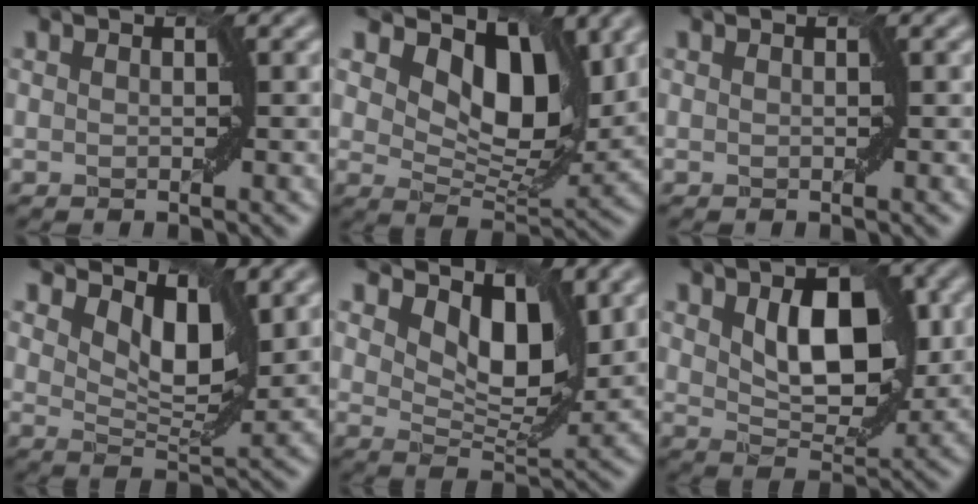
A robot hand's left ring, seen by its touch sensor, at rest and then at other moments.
{"total": 9.5, "force": [4.5, 5.1, 6.6], "torque": [-0.103, -0.006, 0.077]}
{"total": 0.0}
{"total": 5.2, "force": [2.8, 2.4, 3.6], "torque": [-0.062, -0.009, 0.040]}
{"total": 6.5, "force": [3.4, 3.3, 4.5], "torque": [-0.073, -0.010, 0.053]}
{"total": 7.4, "force": [1.8, 4.1, 6.0], "torque": [-0.098, -0.004, 0.038]}